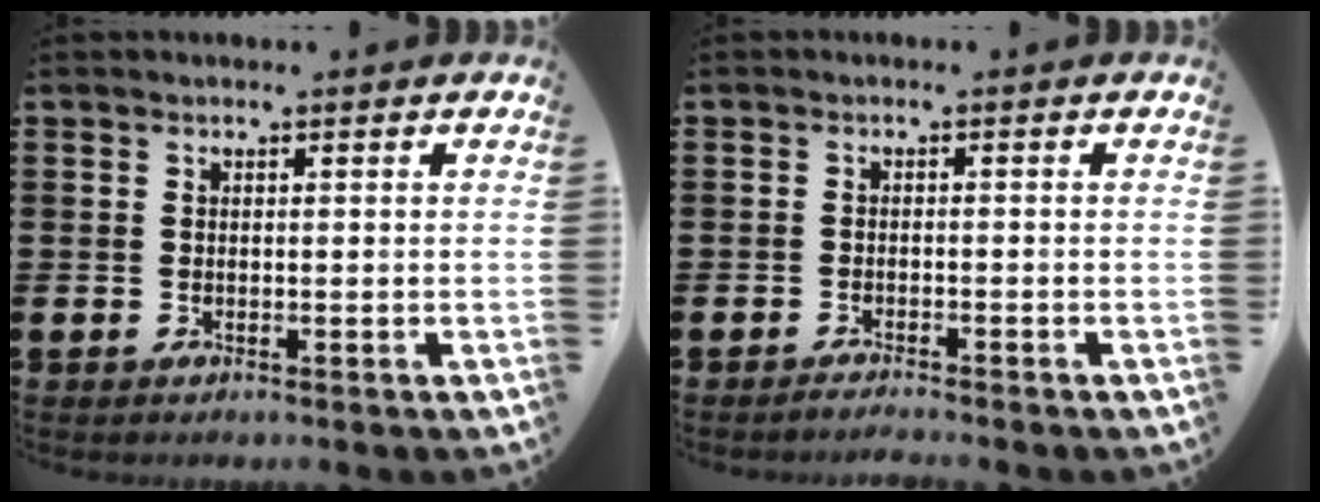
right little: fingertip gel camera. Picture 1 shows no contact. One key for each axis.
{"total": 1.2, "fx": -1.1, "fy": -0.1, "fz": 0.3, "tx": -0.006, "ty": -0.001, "tz": -0.022}